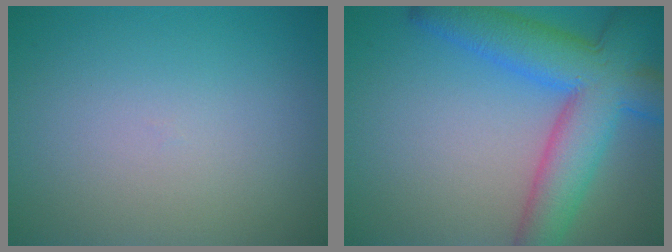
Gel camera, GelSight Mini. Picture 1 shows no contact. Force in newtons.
{"total": 9.4, "press": 9.4, "slide": 0.4}